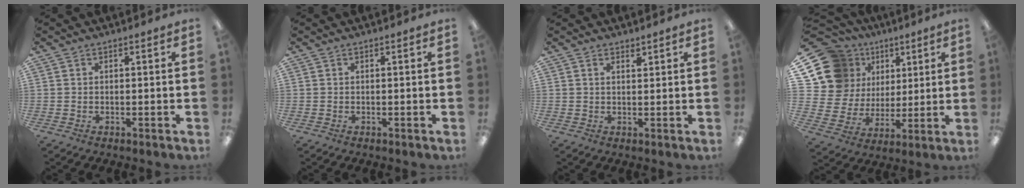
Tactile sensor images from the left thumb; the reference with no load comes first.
{"total": 0.0}
{"total": 1.4, "force": [1.3, 0.4, 0.2], "torque": [0.003, -0.004, 0.022]}
{"total": 17.3, "force": [7.8, 14.3, 5.8], "torque": [-0.142, -0.042, 0.166]}